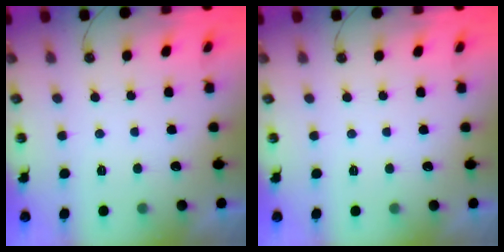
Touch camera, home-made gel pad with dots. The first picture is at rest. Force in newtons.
{"total": 0.0}